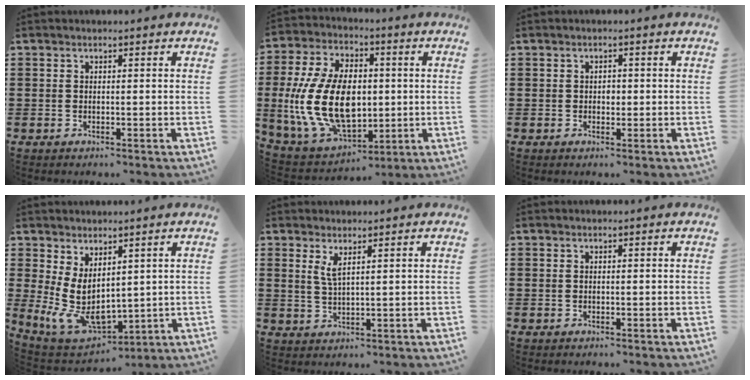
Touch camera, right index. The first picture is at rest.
{"total": 17.1, "force": [-0.4, 10.6, 13.4], "torque": [-0.315, -0.002, -0.005]}
{"total": 1.2, "force": [0.0, 0.8, 0.8], "torque": [-0.017, 0.004, 0.000]}
{"total": 8.1, "force": [1.3, 5.2, 6.0], "torque": [-0.141, -0.025, 0.029]}
{"total": 2.5, "force": [1.5, 0.5, 2.0], "torque": [-0.043, 0.002, 0.026]}
{"total": 0.0}